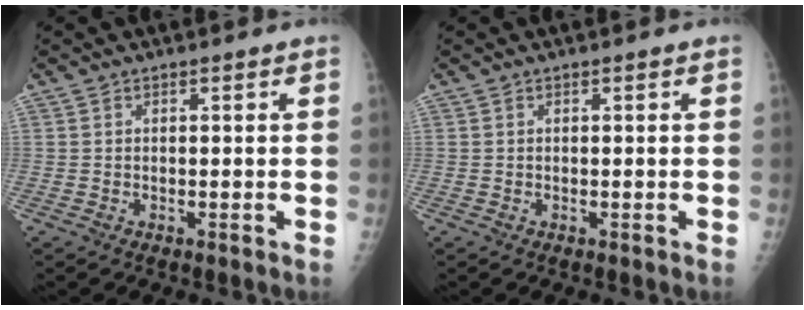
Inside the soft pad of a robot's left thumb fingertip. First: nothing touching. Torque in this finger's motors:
{"motor_torque": [0.00, 0.00, 0.00, 0.00, 0.00]}